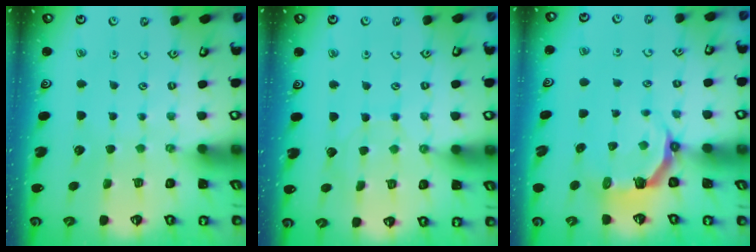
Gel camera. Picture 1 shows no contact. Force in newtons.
{"total": 2.9, "press": 2.9, "slide": 0.3}
{"total": 5.4, "press": 3.7, "slide": 3.9}